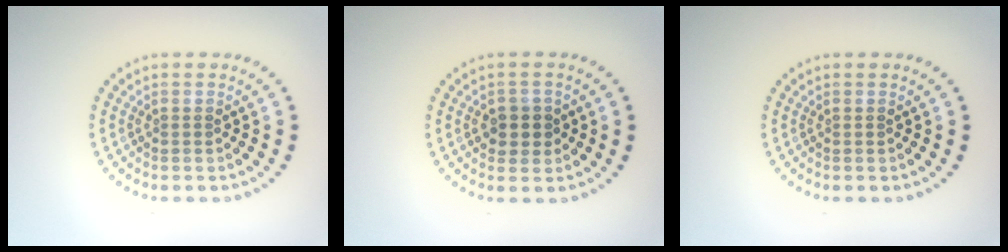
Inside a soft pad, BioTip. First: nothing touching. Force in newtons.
{"total": 2.3, "press": 2.2, "slide": 0.6}
{"total": 0.0}